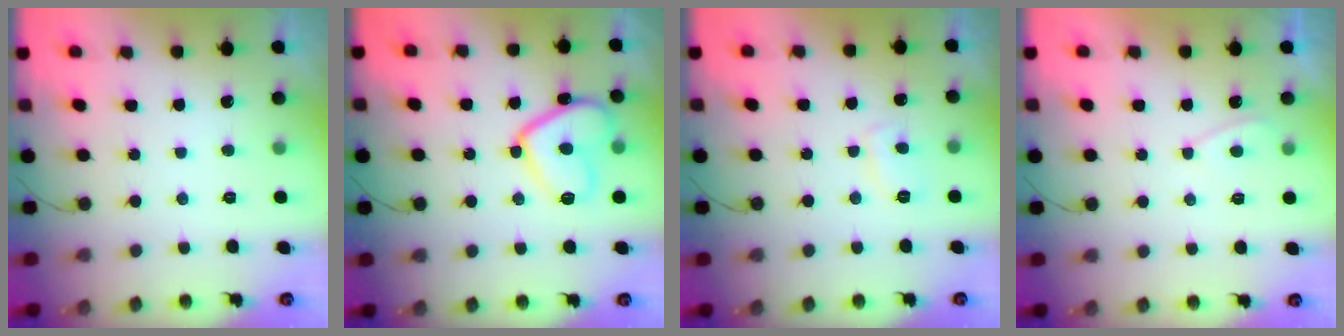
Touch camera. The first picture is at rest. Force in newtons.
{"total": 13.5, "press": 13.5, "slide": 1.0}
{"total": 4.4, "press": 4.3, "slide": 0.7}
{"total": 2.9, "press": 2.9, "slide": 0.3}